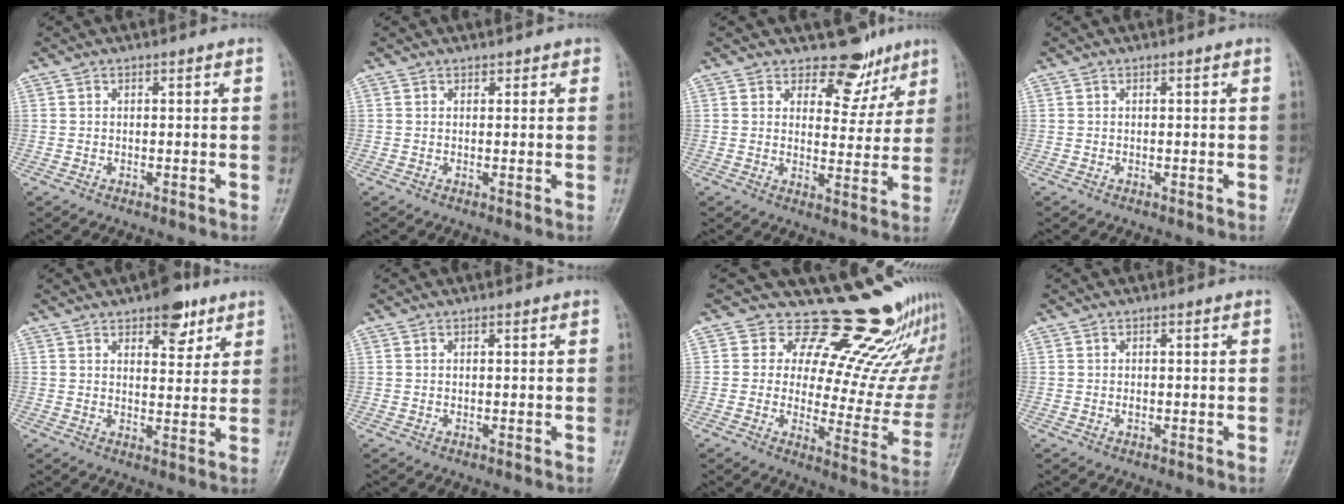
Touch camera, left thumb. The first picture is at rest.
{"total": 1.1, "force": [0.8, 0.7, 0.2], "torque": [0.011, -0.003, 0.006]}
{"total": 7.5, "force": [5.7, 4.5, 1.7], "torque": [0.013, -0.040, 0.077]}
{"total": 0.0}
{"total": 7.3, "force": [4.6, 3.6, 4.5], "torque": [-0.033, -0.022, 0.061]}
{"total": 0.0}
{"total": 21.2, "force": [18.0, 7.5, 8.3], "torque": [-0.046, -0.148, 0.218]}
{"total": 0.7, "force": [-0.1, 0.5, 0.5], "torque": [-0.006, 0.000, -0.002]}